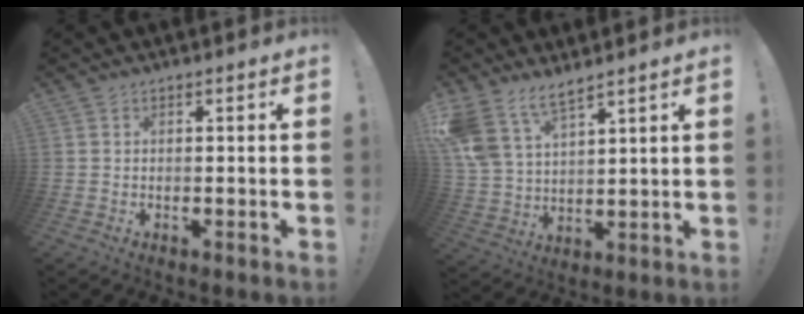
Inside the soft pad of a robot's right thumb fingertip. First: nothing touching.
{"total": 10.6, "force": [8.1, 4.7, 4.9], "torque": [-0.117, -0.045, 0.162]}